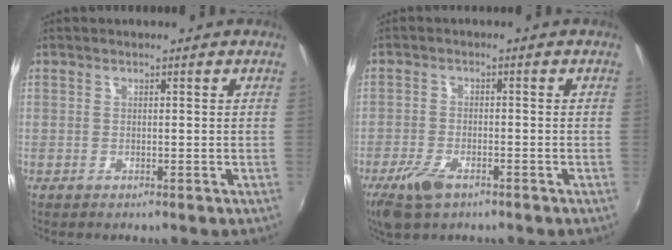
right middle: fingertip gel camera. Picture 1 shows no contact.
{"total": 6.4, "force": [-4.0, 2.8, 4.1], "torque": [-0.107, -0.016, -0.075]}